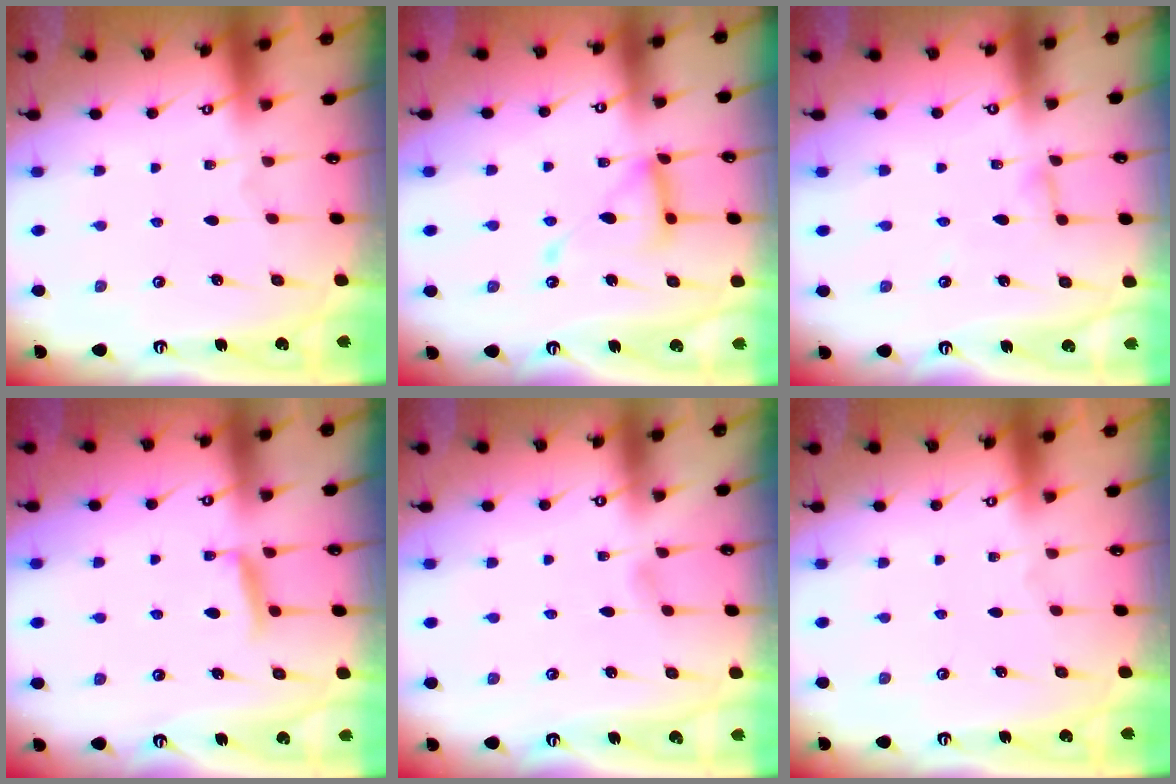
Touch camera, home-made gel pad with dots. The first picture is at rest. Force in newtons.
{"total": 13.8, "press": 13.7, "slide": 1.3}
{"total": 3.4, "press": 3.4, "slide": 0.3}
{"total": 7.1, "press": 7.1, "slide": 0.9}
{"total": 2.2, "press": 2.2, "slide": 0.3}
{"total": 0.0}